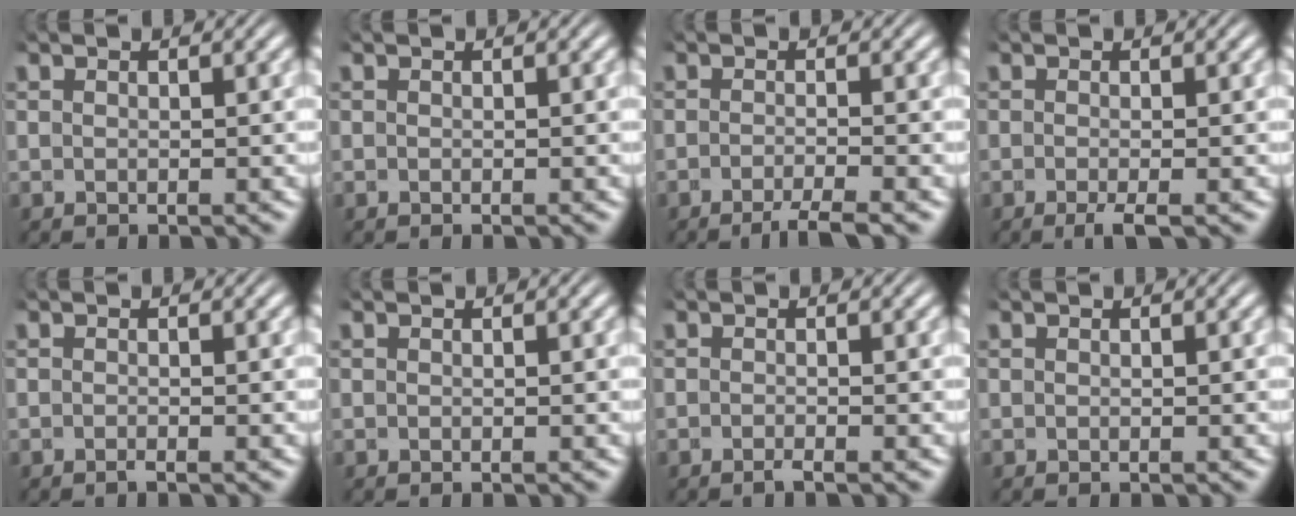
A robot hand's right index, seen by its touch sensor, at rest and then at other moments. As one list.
[{"total": 0.0}, {"total": 2.9, "force": [-2.3, 0.4, 1.7], "torque": [-0.022, 0.001, -0.044]}, {"total": 1.6, "force": [-1.0, 0.3, 1.2], "torque": [-0.020, 0.003, -0.020]}, {"total": 0.7, "force": [-0.6, 0.0, 0.4], "torque": [-0.002, 0.006, -0.016]}, {"total": 0.0}, {"total": 1.1, "force": [-0.9, 0.0, 0.6], "torque": [-0.003, 0.007, -0.023]}, {"total": 0.0}]